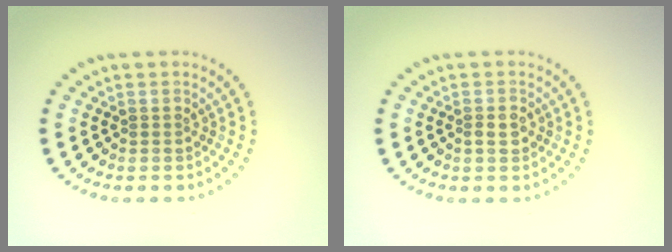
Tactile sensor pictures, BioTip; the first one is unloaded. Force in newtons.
{"total": 1.2, "press": 1.1, "slide": 0.4}